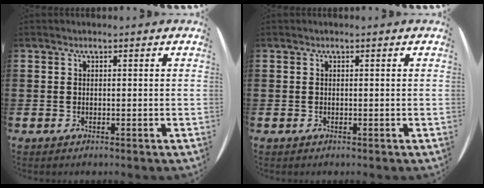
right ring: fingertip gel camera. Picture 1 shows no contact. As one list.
[{"total": 0.0}]